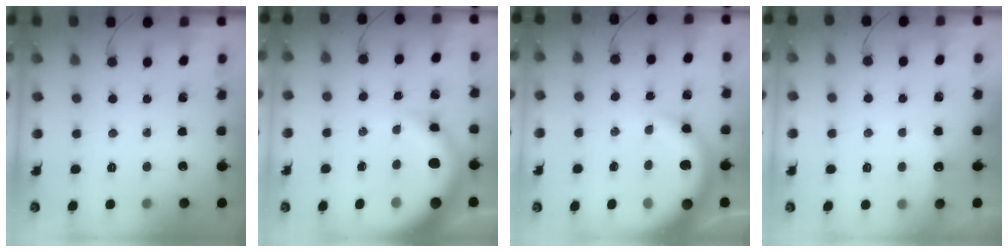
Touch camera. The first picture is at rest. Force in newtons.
{"total": 10.0, "press": 9.5, "slide": 3.0}
{"total": 14.5, "press": 14.3, "slide": 2.8}
{"total": 5.1, "press": 5.0, "slide": 0.8}